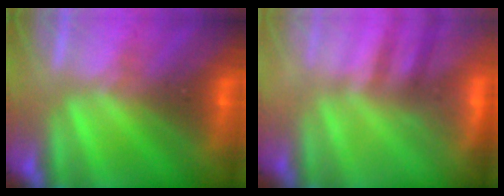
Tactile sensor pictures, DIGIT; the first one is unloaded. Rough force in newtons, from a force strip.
{"total": 2.4}